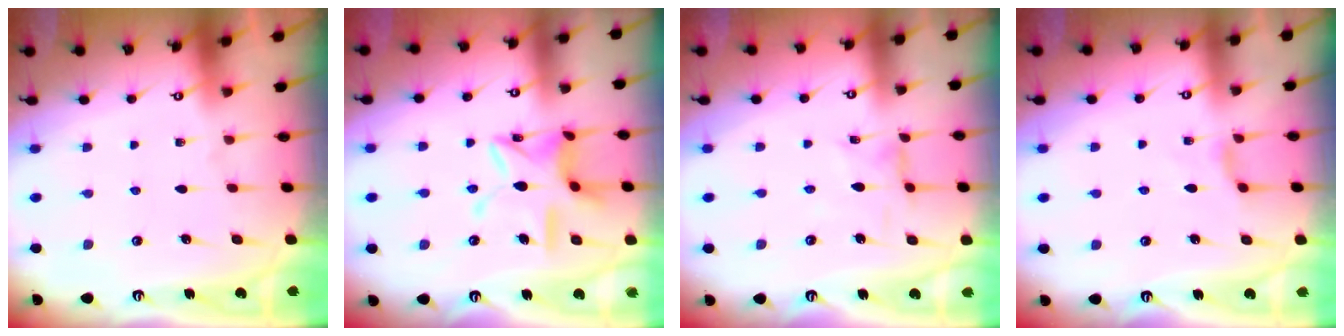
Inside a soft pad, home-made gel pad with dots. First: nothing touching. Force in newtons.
{"total": 11.9, "press": 11.8, "slide": 0.9}
{"total": 1.7, "press": 1.7, "slide": 0.2}
{"total": 2.9, "press": 2.9, "slide": 0.5}